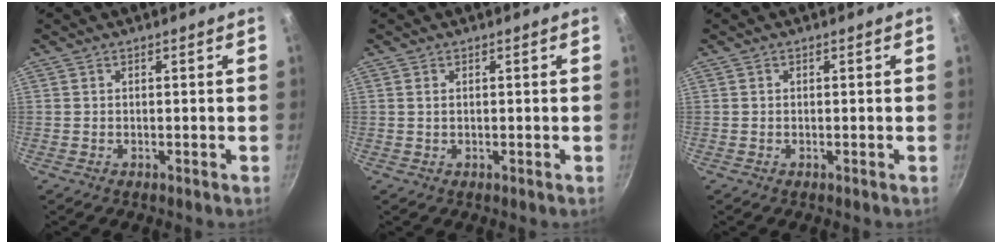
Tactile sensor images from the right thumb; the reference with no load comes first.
{"total": 0.7, "force": [0.2, 0.4, 0.6], "torque": [-0.011, 0.001, 0.003]}
{"total": 0.0}